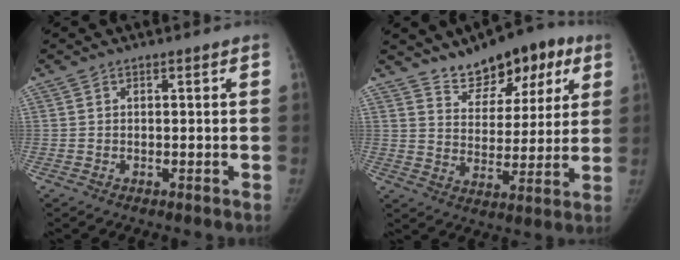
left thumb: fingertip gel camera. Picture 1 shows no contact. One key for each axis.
{"total": 13.7, "fx": 8.8, "fy": 7.4, "fz": 7.5, "tx": -0.063, "ty": -0.029, "tz": 0.139}